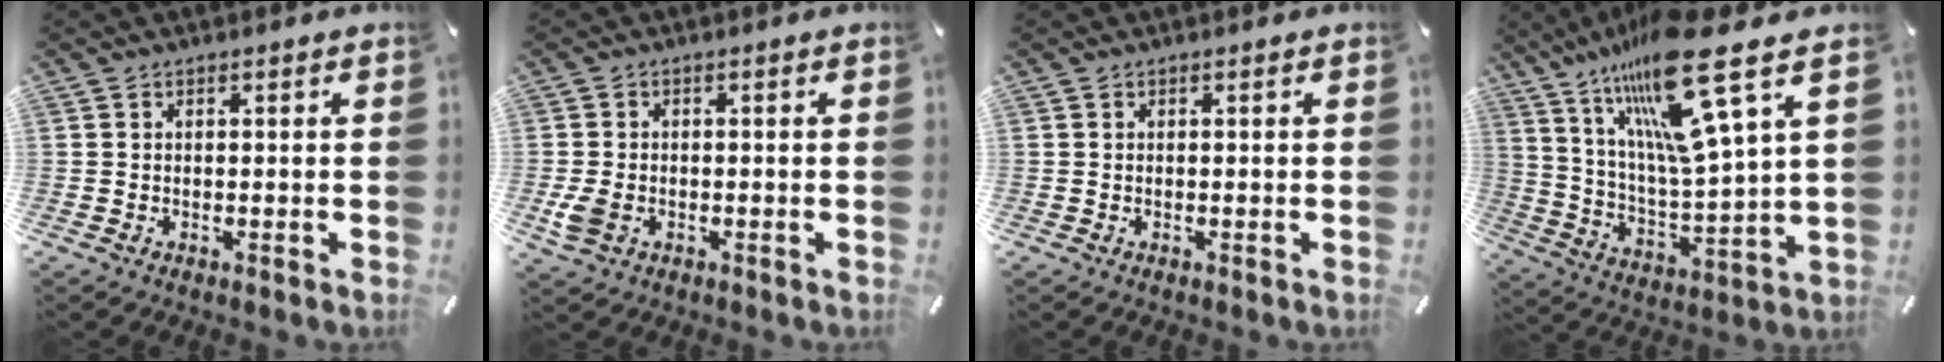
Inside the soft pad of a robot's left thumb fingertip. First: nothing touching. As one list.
[{"total": 4.2, "force": [-1.0, 3.1, 2.6], "torque": [-0.063, -0.001, -0.019]}, {"total": 0.0}, {"total": 22.0, "force": [15.2, 3.7, 15.4], "torque": [-0.295, -0.103, 0.240]}]